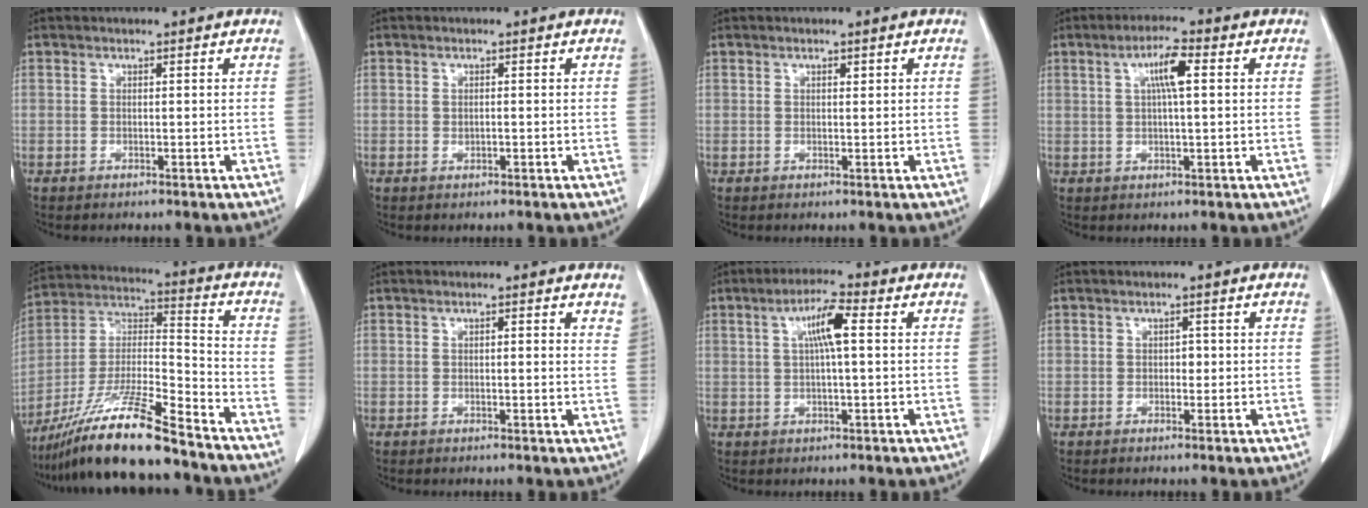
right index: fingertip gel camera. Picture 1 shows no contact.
{"total": 1.3, "force": [-0.1, 0.7, 1.1], "torque": [-0.028, 0.001, 0.003]}
{"total": 1.1, "force": [0.4, 0.5, 0.9], "torque": [-0.021, 0.000, 0.008]}
{"total": 5.9, "force": [1.6, 1.1, 5.6], "torque": [-0.105, 0.011, 0.031]}
{"total": 19.2, "force": [-14.7, 1.8, 12.2], "torque": [-0.260, -0.026, -0.272]}
{"total": 3.1, "force": [1.4, 0.9, 2.6], "torque": [-0.044, 0.007, 0.017]}
{"total": 6.6, "force": [1.6, 1.2, 6.3], "torque": [-0.118, 0.015, 0.029]}
{"total": 1.9, "force": [0.0, 1.3, 1.4], "torque": [-0.029, 0.007, 0.004]}